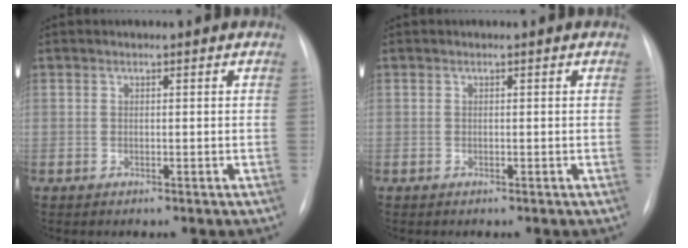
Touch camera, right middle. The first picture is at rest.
{"total": 0.0}